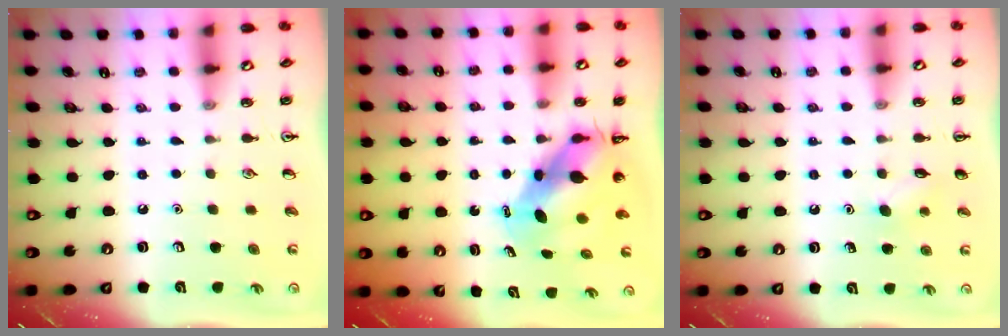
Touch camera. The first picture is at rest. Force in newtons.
{"total": 6.4, "press": 6.2, "slide": 1.8}
{"total": 6.7, "press": 6.5, "slide": 1.6}